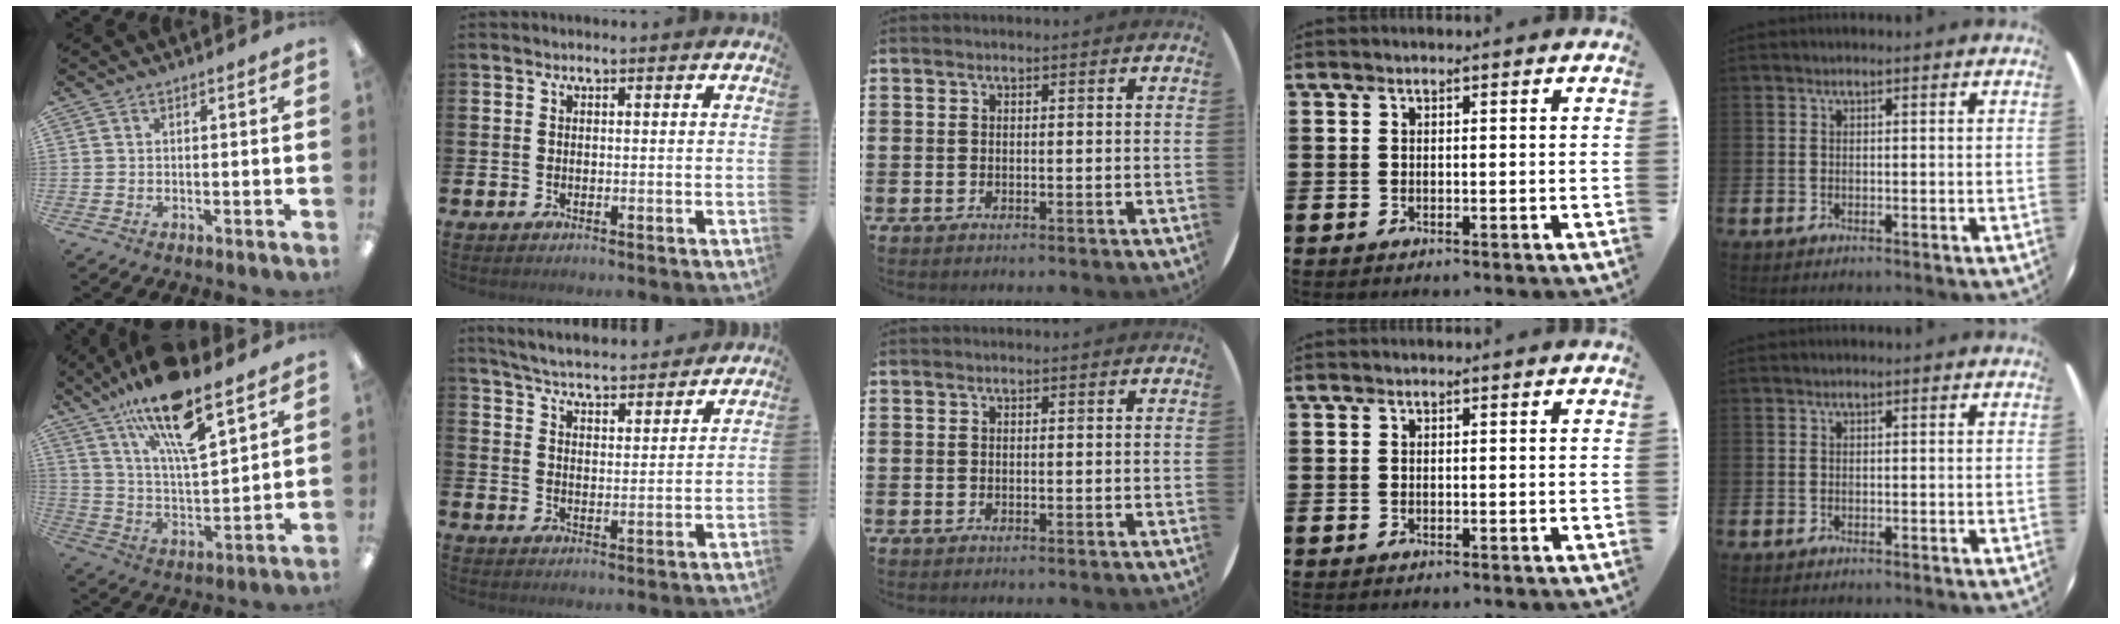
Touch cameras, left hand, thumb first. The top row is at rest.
{"thumb": {"total": 17.6, "force": [12.7, 4.8, 11.1], "torque": [-0.196, -0.067, 0.213]}, "index": {"total": 5.7, "force": [5.6, 0.6, 0.7], "torque": [-0.038, -0.038, 0.098]}}